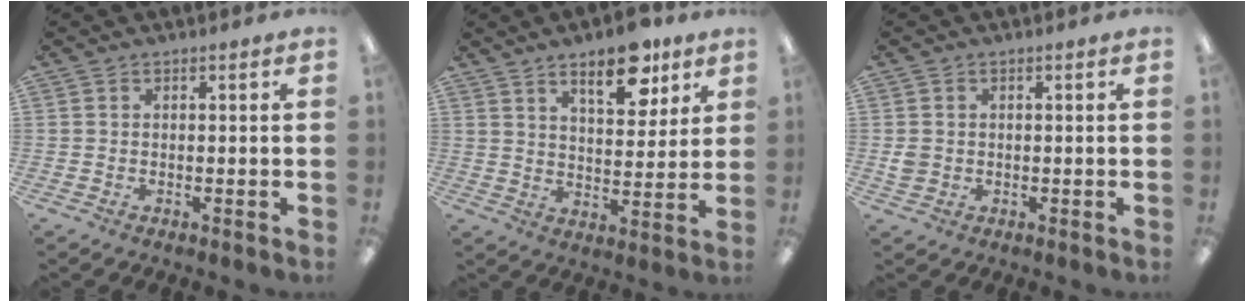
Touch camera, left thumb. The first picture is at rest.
{"total": 12.4, "force": [8.2, 5.1, 7.7], "torque": [-0.096, -0.039, 0.136]}
{"total": 2.4, "force": [0.2, 2.3, 0.9], "torque": [-0.008, 0.000, 0.003]}